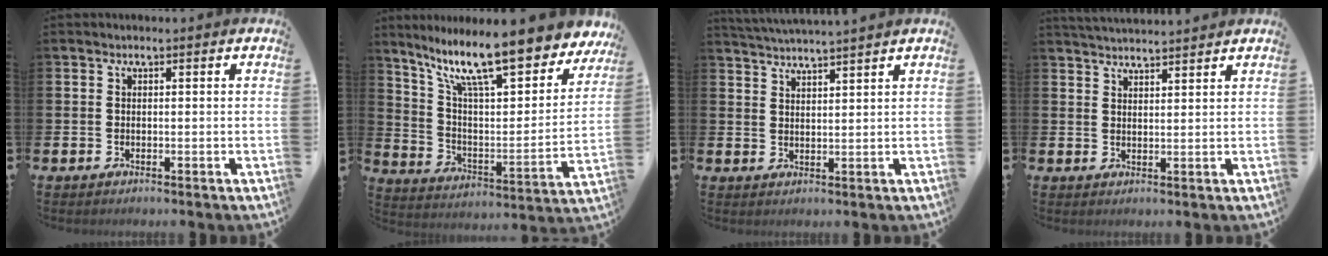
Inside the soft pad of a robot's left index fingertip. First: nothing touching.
{"total": 14.6, "force": [11.7, 3.1, 8.2], "torque": [-0.174, -0.079, 0.198]}
{"total": 3.3, "force": [3.2, -0.8, -0.2], "torque": [-0.003, -0.016, 0.057]}
{"total": 3.2, "force": [3.2, 0.0, 0.0], "torque": [-0.002, -0.019, 0.059]}